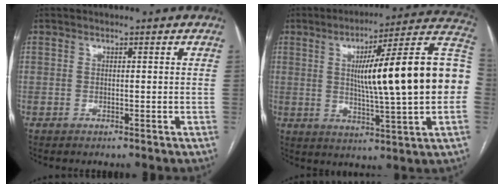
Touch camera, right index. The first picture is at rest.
{"total": 22.9, "force": [1.4, 1.3, 22.9], "torque": [-0.281, 0.034, 0.016]}